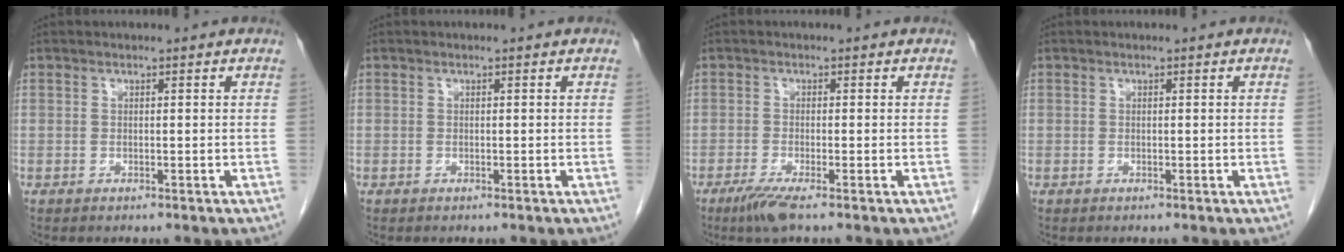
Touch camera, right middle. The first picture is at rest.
{"total": 0.0}
{"total": 3.5, "force": [-2.3, 0.0, 2.6], "torque": [-0.055, -0.012, -0.048]}
{"total": 0.0}